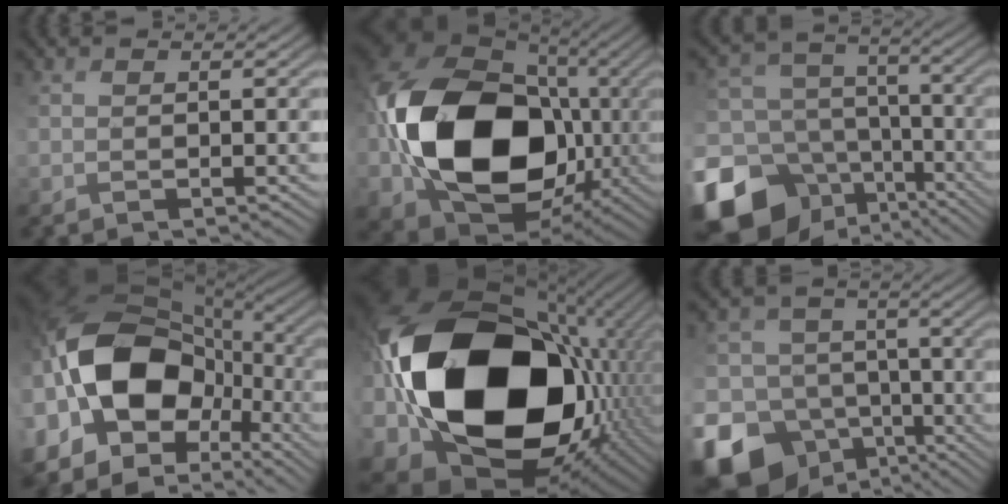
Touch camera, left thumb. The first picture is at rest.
{"total": 20.2, "force": [-0.6, 15.5, 12.9], "torque": [-0.300, -0.027, 0.010]}
{"total": 16.5, "force": [-5.9, 13.2, 8.0], "torque": [-0.221, -0.018, -0.085]}
{"total": 19.6, "force": [-2.0, 13.3, 14.3], "torque": [-0.278, -0.004, -0.023]}
{"total": 23.9, "force": [1.6, 16.9, 16.8], "torque": [-0.379, -0.052, 0.072]}
{"total": 18.3, "force": [-8.2, 14.8, 7.0], "torque": [-0.214, -0.044, -0.118]}